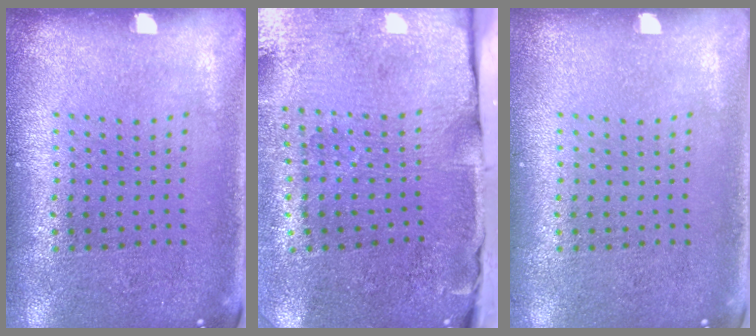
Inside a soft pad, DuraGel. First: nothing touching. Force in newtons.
{"total": 4.8, "press": 3.9, "slide": 2.9}
{"total": 0.0}